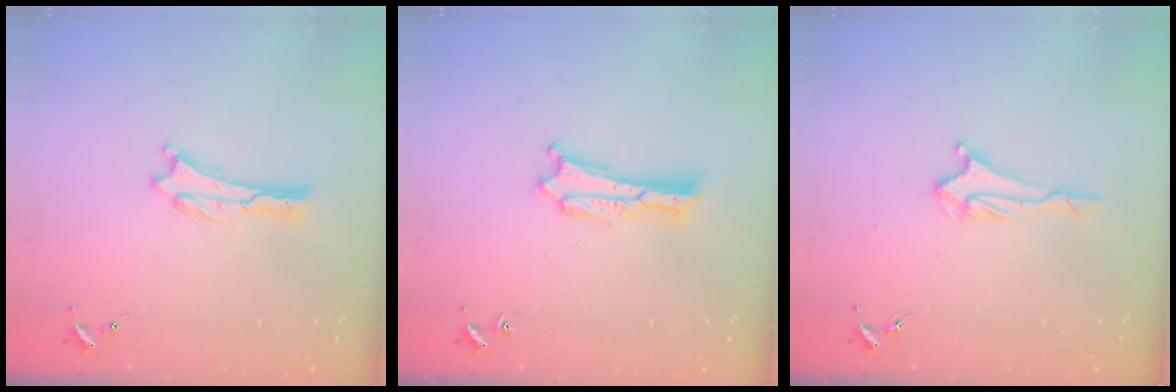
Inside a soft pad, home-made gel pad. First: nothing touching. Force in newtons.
{"total": 1.2, "press": 1.2, "slide": 0.2}
{"total": 2.1, "press": 2.0, "slide": 0.4}